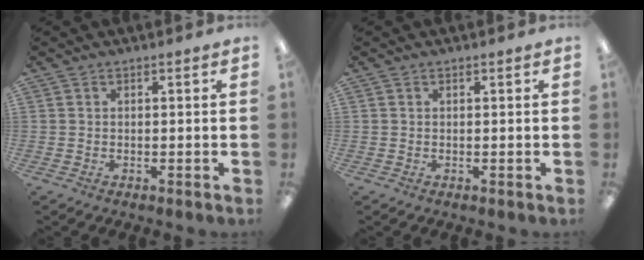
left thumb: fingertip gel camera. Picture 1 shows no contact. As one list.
[{"total": 0.0}]